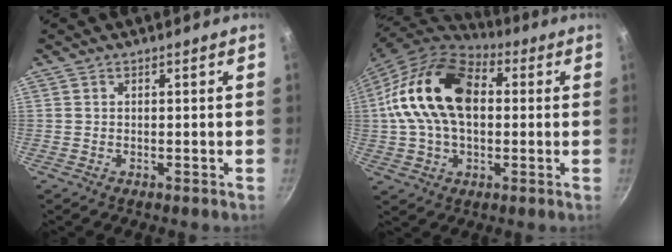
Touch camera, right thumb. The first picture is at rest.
{"total": 20.6, "force": [2.4, 13.3, 15.6], "torque": [-0.276, 0.028, 0.027]}